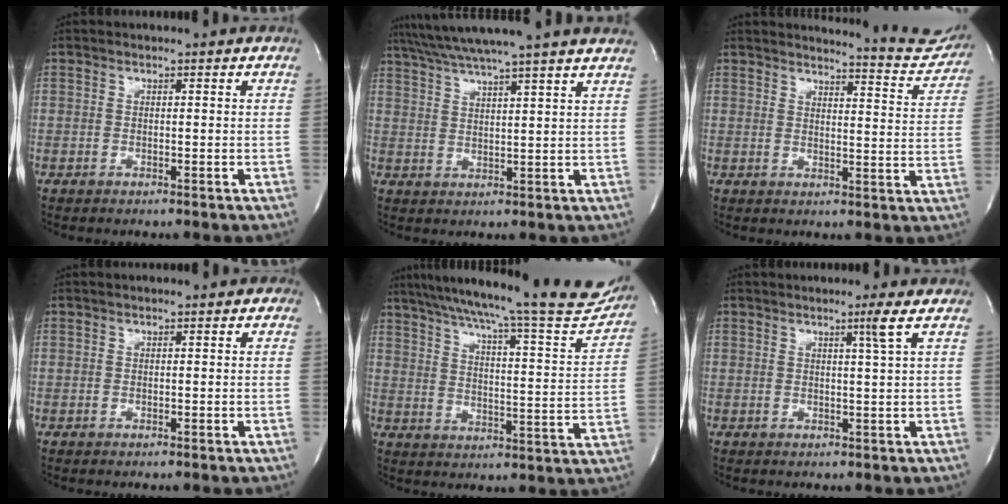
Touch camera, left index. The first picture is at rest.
{"total": 15.8, "force": [13.8, -1.5, 7.5], "torque": [-0.137, 0.007, 0.187]}
{"total": 11.9, "force": [11.8, 0.8, 1.5], "torque": [-0.009, -0.068, 0.117]}
{"total": 0.6, "force": [-0.1, 0.5, 0.4], "torque": [-0.004, -0.001, -0.007]}
{"total": 26.1, "force": [23.3, 2.1, 11.6], "torque": [-0.188, -0.048, 0.300]}
{"total": 2.2, "force": [1.0, -1.0, 1.7], "torque": [-0.036, -0.012, 0.021]}